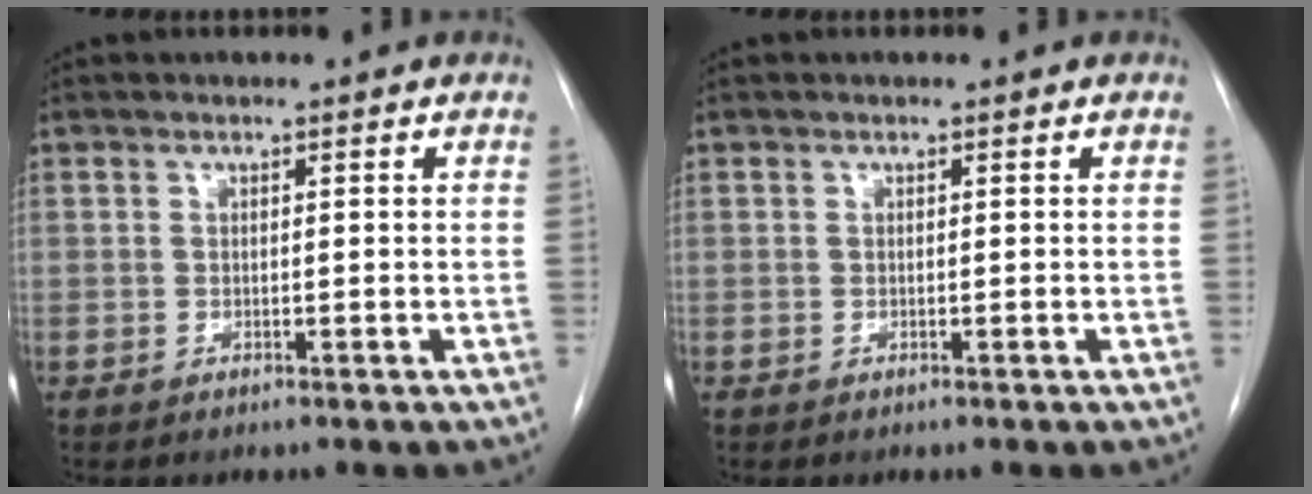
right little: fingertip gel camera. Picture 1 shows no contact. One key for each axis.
{"total": 0.0}